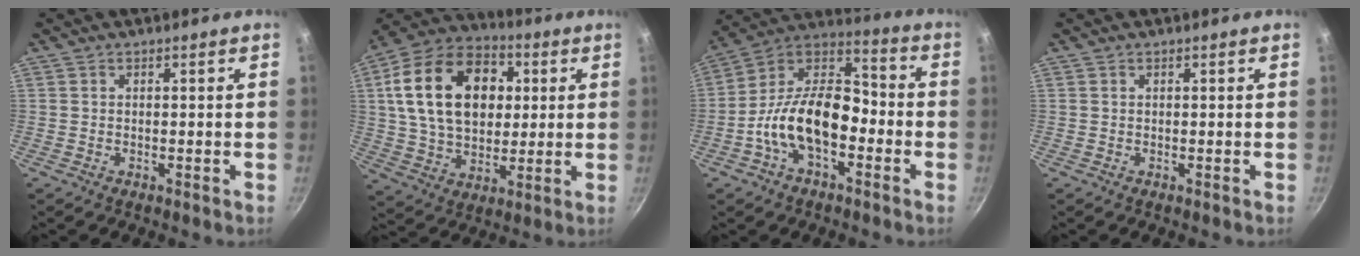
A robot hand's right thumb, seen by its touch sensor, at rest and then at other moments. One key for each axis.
{"total": 23.2, "fx": 4.7, "fy": 15.9, "fz": 16.2, "tx": -0.256, "ty": 0.013, "tz": 0.074}
{"total": 16.9, "fx": -5.0, "fy": 9.7, "fz": 12.9, "tx": -0.197, "ty": 0.060, "tz": -0.110}
{"total": 0.0}